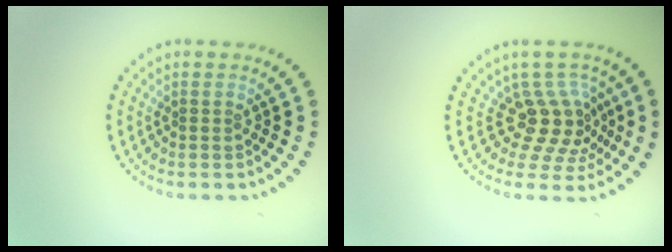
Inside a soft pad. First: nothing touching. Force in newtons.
{"total": 3.8, "press": 2.8, "slide": 2.7}